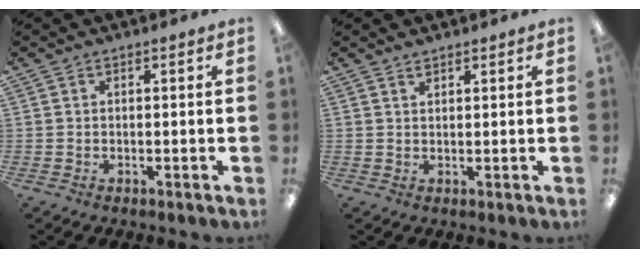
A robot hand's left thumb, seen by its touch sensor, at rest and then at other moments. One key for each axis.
{"total": 1.3, "fx": 1.2, "fy": 0.3, "fz": 0.4, "tx": -0.009, "ty": -0.002, "tz": 0.023}